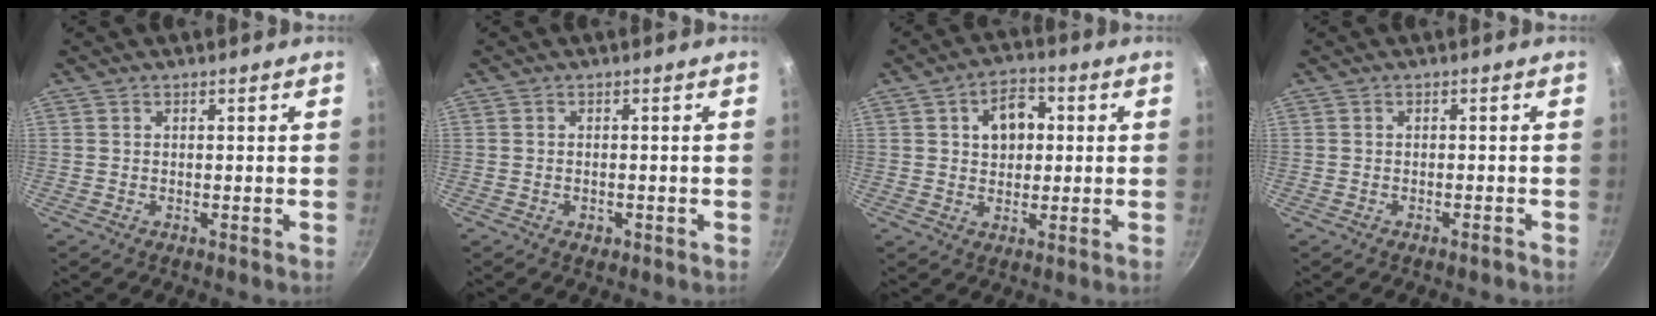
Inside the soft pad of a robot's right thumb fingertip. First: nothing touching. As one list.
[{"total": 1.6, "force": [-0.7, 1.1, 1.0], "torque": [-0.014, 0.002, -0.007]}, {"total": 7.7, "force": [1.6, 5.5, 5.2], "torque": [-0.047, 0.011, 0.020]}, {"total": 0.9, "force": [-0.7, 0.2, 0.4], "torque": [-0.011, 0.009, -0.009]}]